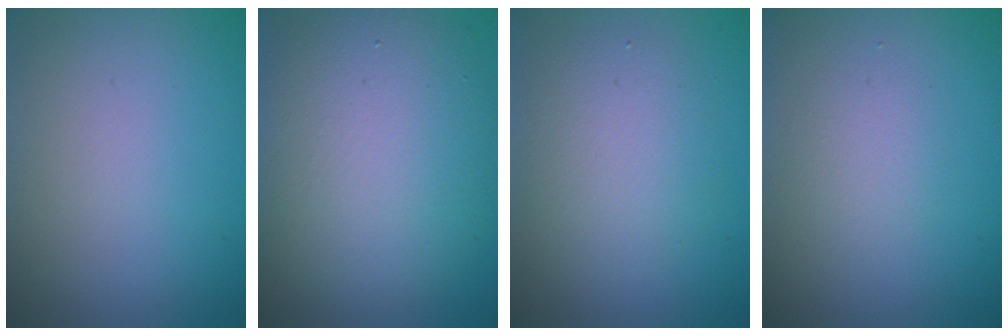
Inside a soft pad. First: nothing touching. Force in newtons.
{"total": 8.8, "press": 8.8, "slide": 0.7}
{"total": 3.6, "press": 3.6, "slide": 0.3}
{"total": 1.6, "press": 1.6, "slide": 0.1}